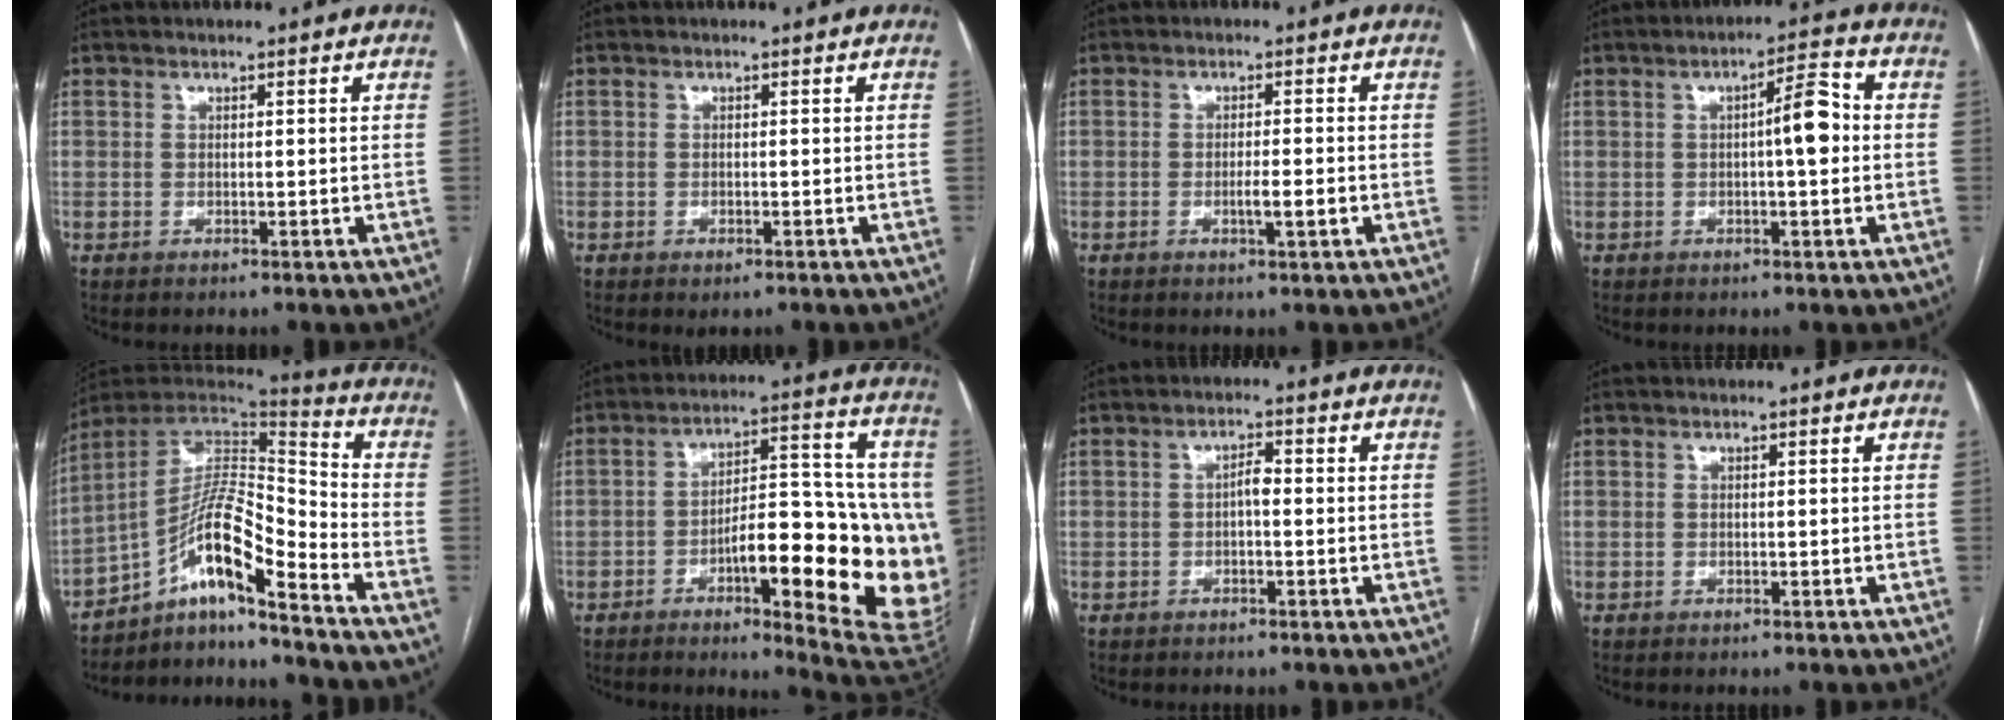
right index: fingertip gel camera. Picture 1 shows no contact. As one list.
[{"total": 0.9, "force": [-0.5, 0.3, 0.7], "torque": [-0.009, -0.003, -0.002]}, {"total": 2.9, "force": [-0.9, 0.2, 2.7], "torque": [-0.047, -0.003, -0.014]}, {"total": 5.8, "force": [0.1, 1.0, 5.8], "torque": [-0.085, 0.016, -0.002]}, {"total": 13.4, "force": [-8.4, 1.4, 10.3], "torque": [-0.184, 0.025, -0.146]}, {"total": 21.6, "force": [-4.4, 5.1, 20.6], "torque": [-0.211, 0.019, -0.047]}, {"total": 1.9, "force": [-0.3, 0.6, 1.8], "torque": [-0.028, 0.006, -0.006]}, {"total": 0.0}]